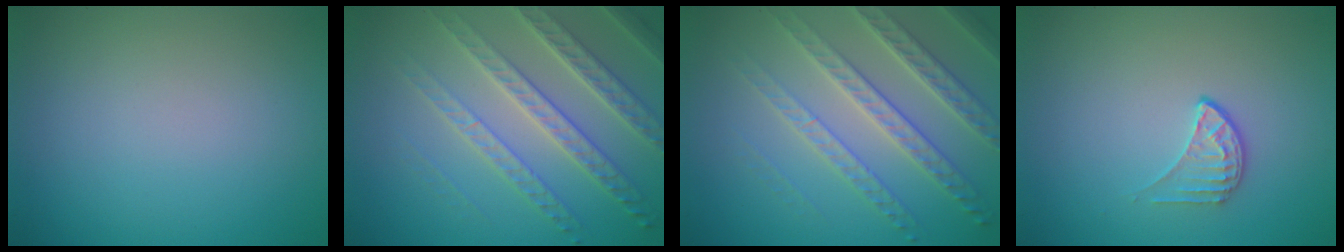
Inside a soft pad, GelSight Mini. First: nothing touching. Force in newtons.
{"total": 6.6, "press": 4.7, "slide": 4.5}
{"total": 6.0, "press": 4.6, "slide": 3.8}
{"total": 1.6, "press": 1.0, "slide": 1.2}